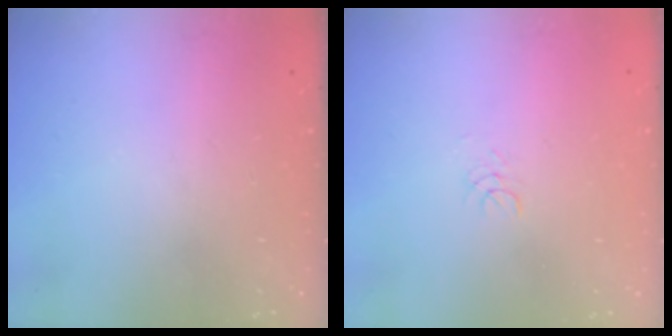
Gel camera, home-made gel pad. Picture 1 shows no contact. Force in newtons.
{"total": 1.7, "press": 1.7, "slide": 0.2}